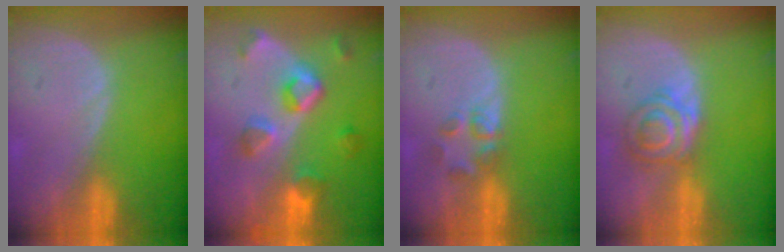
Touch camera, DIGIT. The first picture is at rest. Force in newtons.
{"total": 7.6, "press": 7.2, "slide": 2.5}
{"total": 3.1, "press": 3.0, "slide": 0.8}
{"total": 5.9, "press": 5.5, "slide": 2.2}